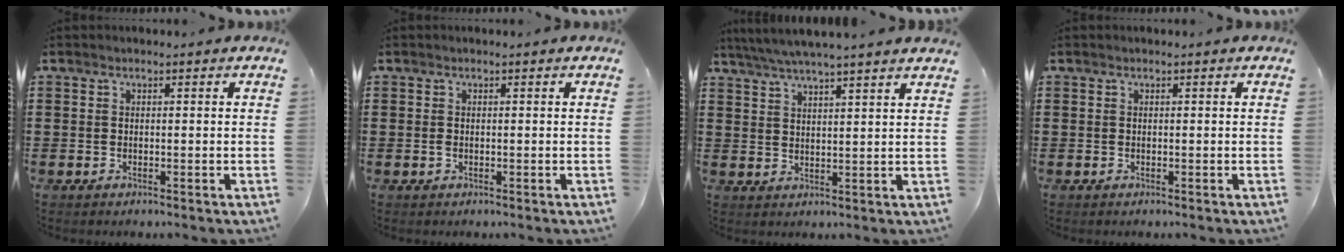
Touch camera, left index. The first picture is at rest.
{"total": 0.7, "force": [-0.1, 0.3, 0.6], "torque": [-0.015, -0.001, -0.001]}
{"total": 4.5, "force": [4.2, -0.6, 1.5], "torque": [-0.044, -0.018, 0.074]}
{"total": 0.0}